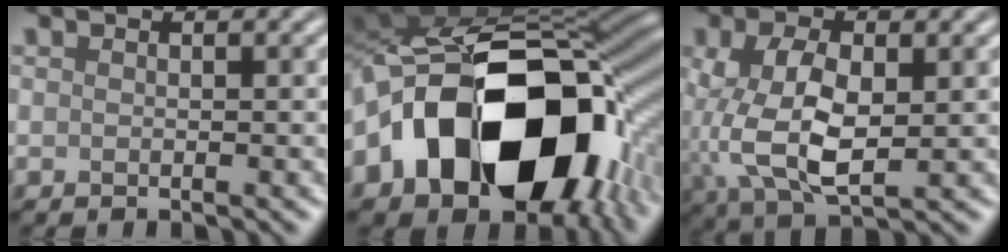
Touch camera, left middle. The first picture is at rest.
{"total": 18.4, "force": [-4.7, 12.6, 12.6], "torque": [-0.222, -0.025, -0.055]}
{"total": 7.3, "force": [-0.2, 3.9, 6.1], "torque": [-0.138, -0.005, 0.002]}